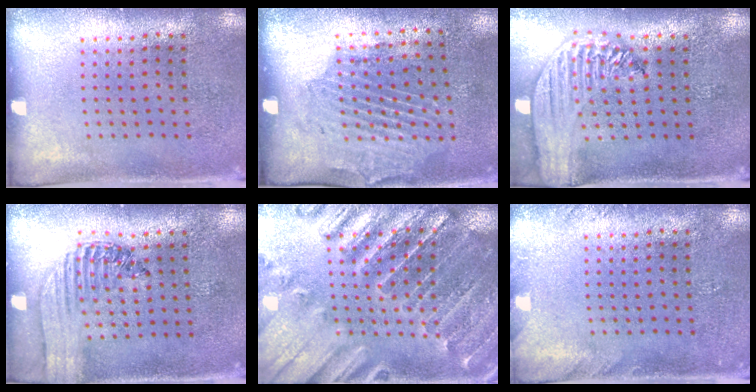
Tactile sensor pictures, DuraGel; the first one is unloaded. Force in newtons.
{"total": 1.8, "press": 1.1, "slide": 1.4}
{"total": 2.8, "press": 2.3, "slide": 1.6}
{"total": 1.5, "press": 1.3, "slide": 0.7}
{"total": 2.0, "press": 2.0, "slide": 0.1}
{"total": 1.2, "press": 1.2, "slide": 0.1}